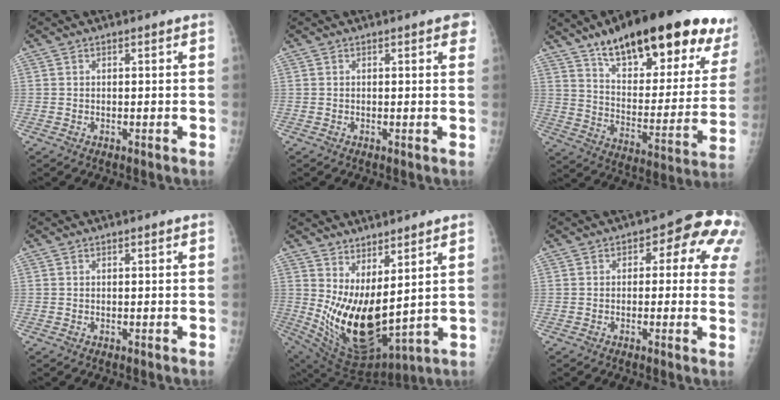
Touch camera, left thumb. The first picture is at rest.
{"total": 2.8, "force": [1.5, 0.7, 2.2], "torque": [-0.020, 0.000, 0.014]}
{"total": 30.7, "force": [19.9, 9.8, 21.2], "torque": [-0.266, -0.061, 0.292]}
{"total": 0.0}
{"total": 15.9, "force": [4.4, 6.7, 13.7], "torque": [-0.241, -0.061, 0.106]}
{"total": 10.7, "force": [3.2, 5.7, 8.5], "torque": [-0.040, 0.015, 0.025]}